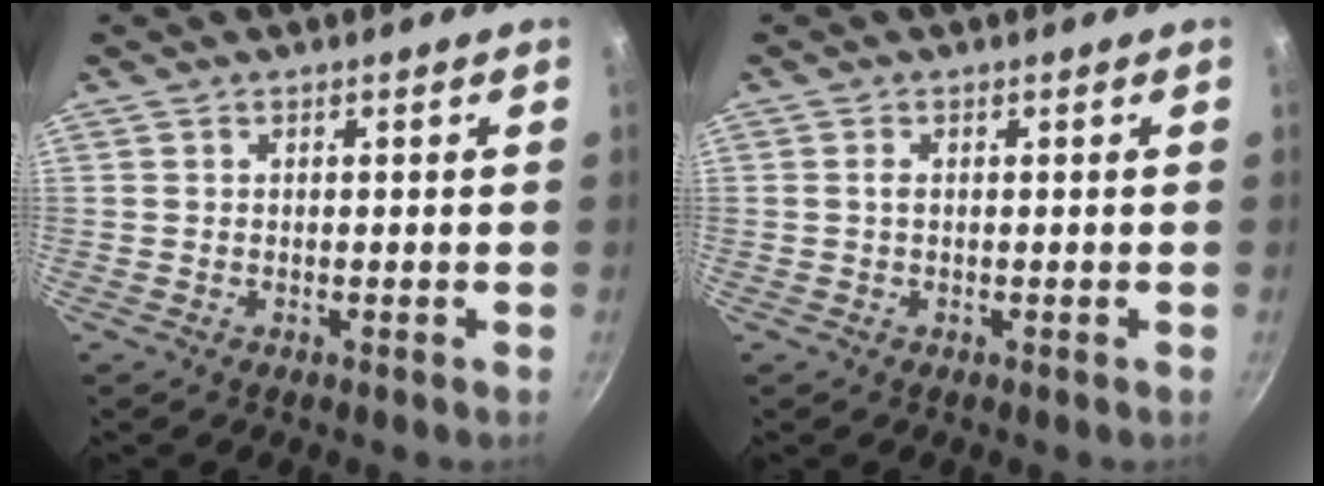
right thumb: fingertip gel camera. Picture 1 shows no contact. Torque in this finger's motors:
{"motor_torque": [-0.23, 0.47, 0.50, 0.04, 0.07]}